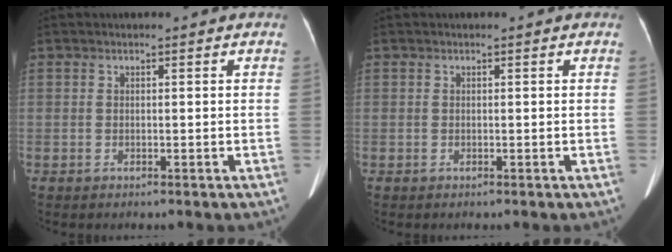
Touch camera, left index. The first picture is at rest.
{"total": 0.0}